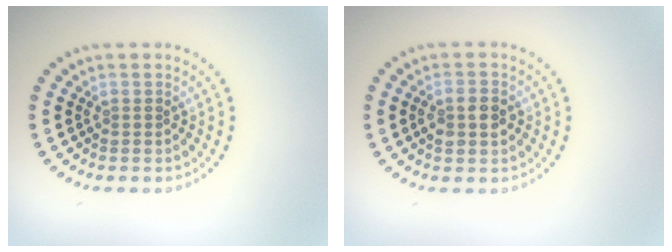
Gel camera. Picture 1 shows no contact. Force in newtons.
{"total": 2.2, "press": 2.2, "slide": 0.2}